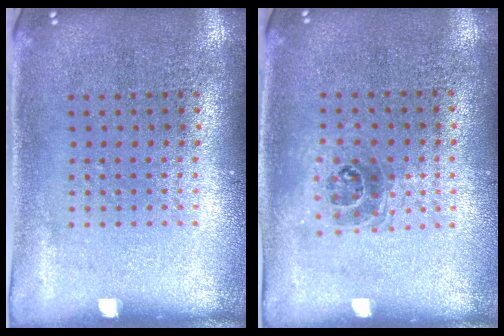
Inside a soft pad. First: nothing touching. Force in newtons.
{"total": 1.0, "press": 0.9, "slide": 0.4}